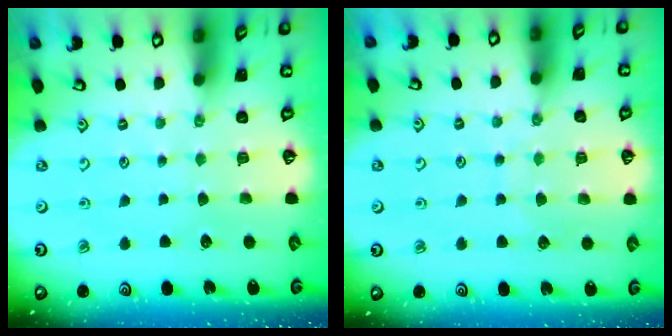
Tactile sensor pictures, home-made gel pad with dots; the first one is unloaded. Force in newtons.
{"total": 7.1, "press": 7.1, "slide": 0.5}